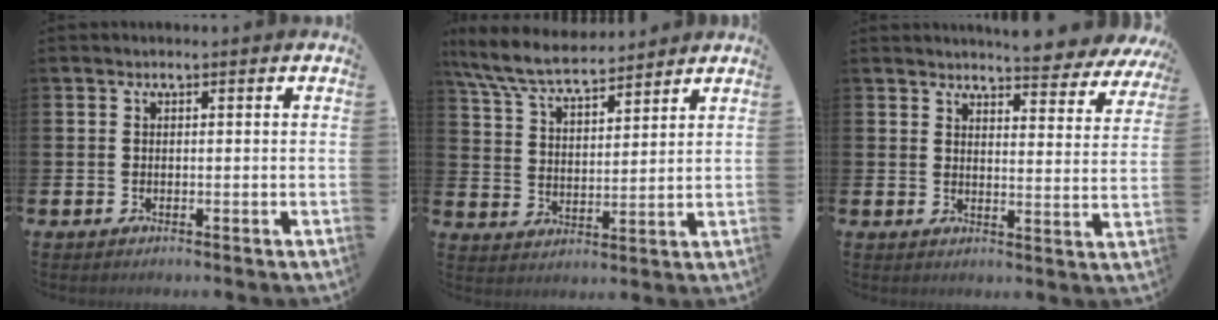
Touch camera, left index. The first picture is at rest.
{"total": 7.5, "force": [7.0, 1.3, 2.3], "torque": [-0.076, -0.033, 0.128]}
{"total": 5.0, "force": [4.9, 0.2, 0.8], "torque": [-0.015, -0.037, 0.084]}